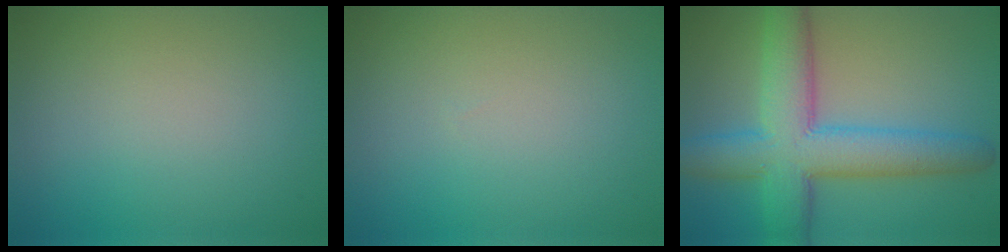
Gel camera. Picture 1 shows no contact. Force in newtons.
{"total": 0.0}
{"total": 9.4, "press": 9.4, "slide": 0.4}